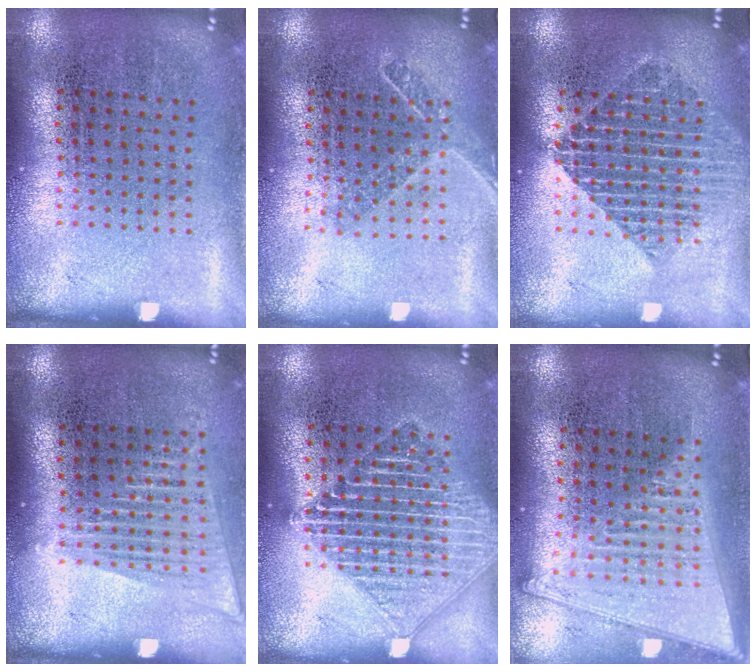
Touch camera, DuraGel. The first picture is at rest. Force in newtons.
{"total": 1.5, "press": 1.2, "slide": 0.9}
{"total": 1.9, "press": 1.6, "slide": 1.0}
{"total": 1.5, "press": 1.3, "slide": 0.8}
{"total": 3.3, "press": 3.3, "slide": 0.4}
{"total": 2.0, "press": 1.7, "slide": 1.0}